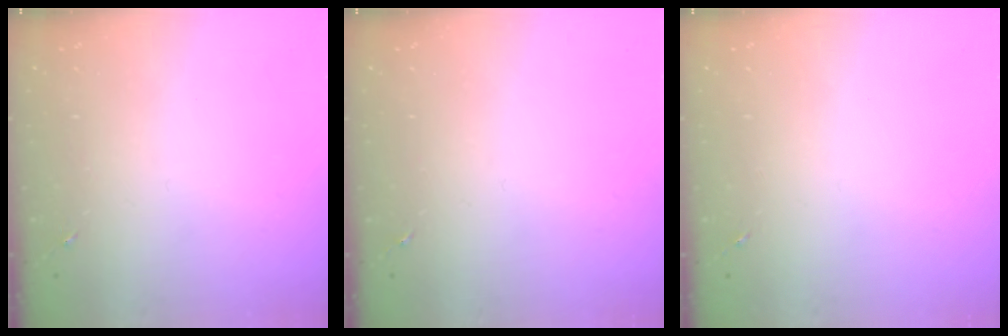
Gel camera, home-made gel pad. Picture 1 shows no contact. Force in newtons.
{"total": 0.0}
{"total": 0.0}